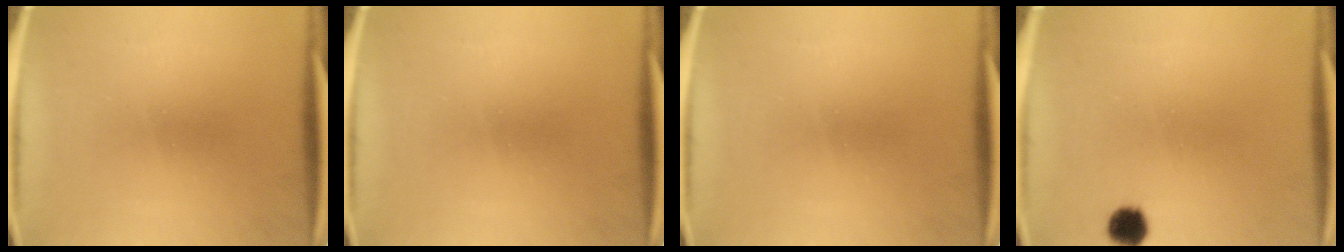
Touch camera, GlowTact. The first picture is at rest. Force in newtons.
{"total": 0.0}
{"total": 0.0}
{"total": 3.8}